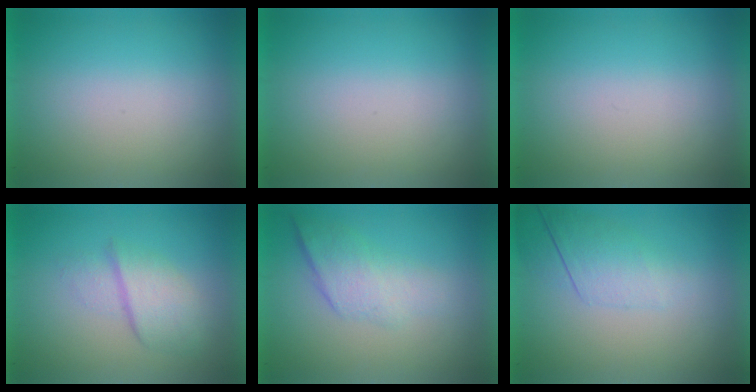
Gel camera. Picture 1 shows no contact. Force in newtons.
{"total": 0.0}
{"total": 0.0}
{"total": 2.7}
{"total": 2.2}
{"total": 2.2}